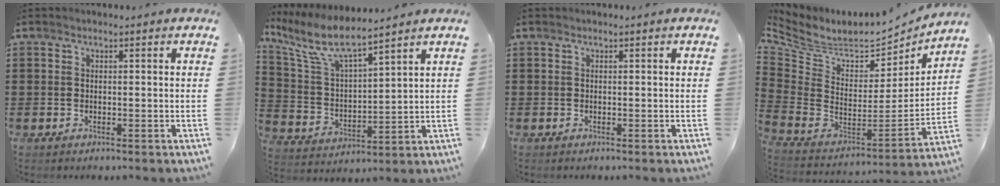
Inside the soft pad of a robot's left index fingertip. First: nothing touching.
{"total": 7.9, "force": [6.4, 1.4, 4.4], "torque": [-0.114, -0.028, 0.111]}
{"total": 0.0}
{"total": 5.9, "force": [5.1, 1.9, 2.4], "torque": [-0.078, -0.056, 0.085]}